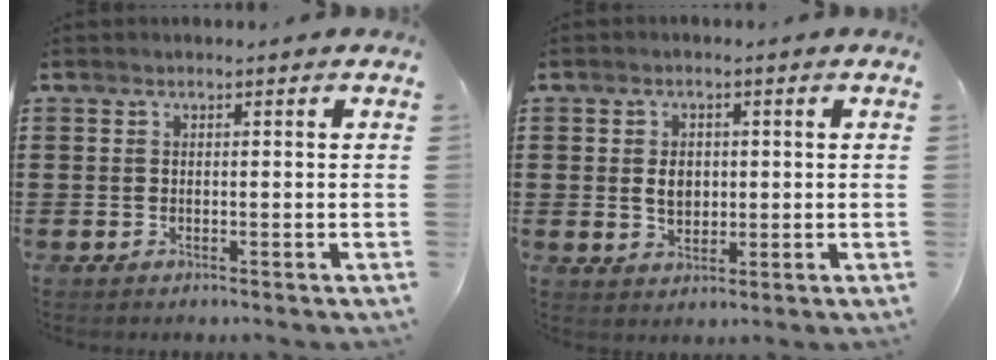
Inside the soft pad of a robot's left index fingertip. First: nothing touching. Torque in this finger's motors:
{"motor_torque": [1.14, 0.57, 0.49, 0.07]}